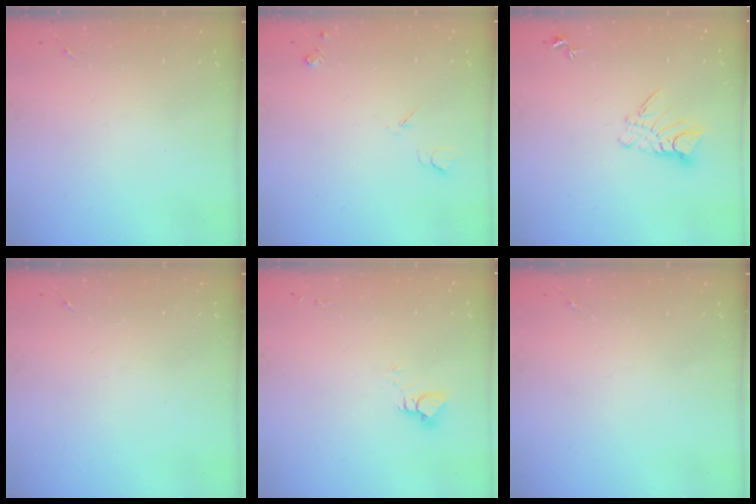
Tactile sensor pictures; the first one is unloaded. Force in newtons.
{"total": 4.1, "press": 4.0, "slide": 0.7}
{"total": 8.0, "press": 8.0, "slide": 0.7}
{"total": 0.0}
{"total": 4.5, "press": 4.5, "slide": 0.4}
{"total": 0.0}